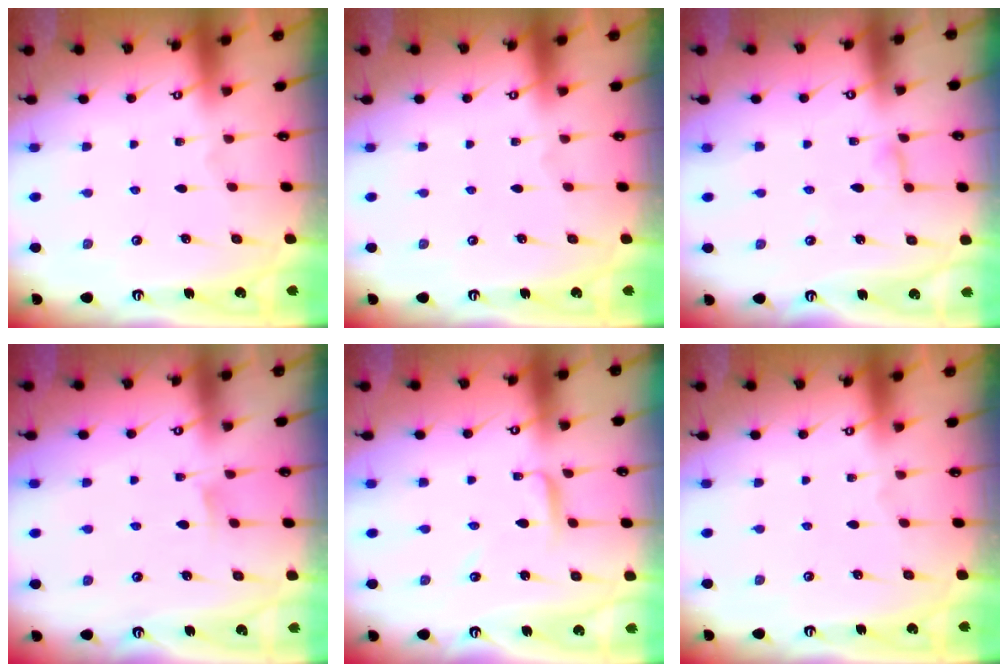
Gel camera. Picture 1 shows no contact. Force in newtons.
{"total": 0.0}
{"total": 3.7, "press": 3.7, "slide": 0.4}
{"total": 4.7, "press": 4.6, "slide": 0.7}
{"total": 3.2, "press": 3.2, "slide": 0.0}
{"total": 0.0}